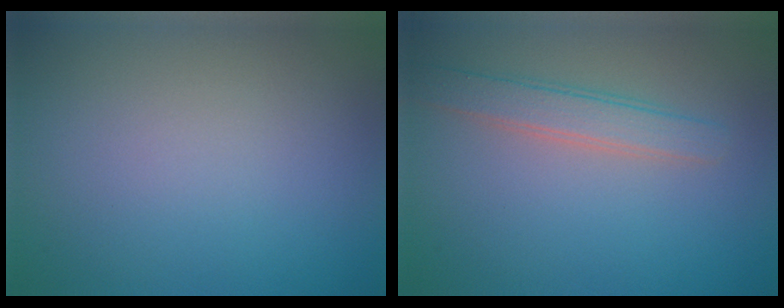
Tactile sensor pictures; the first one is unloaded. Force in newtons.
{"total": 2.6, "press": 2.6, "slide": 0.1}